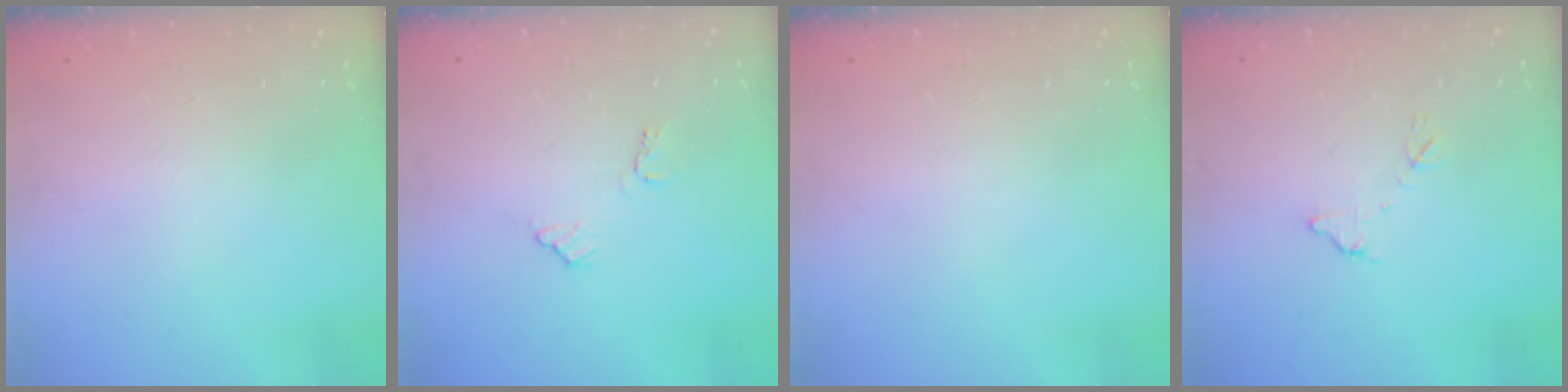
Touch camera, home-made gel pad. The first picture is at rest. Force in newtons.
{"total": 6.8, "press": 6.8, "slide": 0.5}
{"total": 0.0}
{"total": 7.0, "press": 7.0, "slide": 0.4}